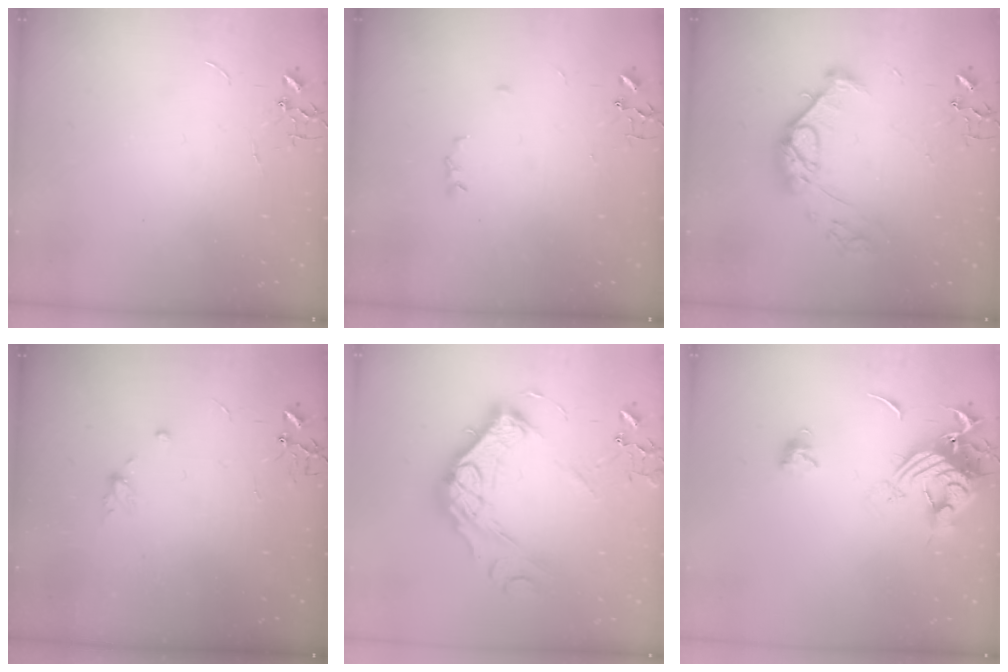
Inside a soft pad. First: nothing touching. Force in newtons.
{"total": 3.2, "press": 3.1, "slide": 0.7}
{"total": 13.0, "press": 12.9, "slide": 0.8}
{"total": 5.0, "press": 4.6, "slide": 1.8}
{"total": 18.0, "press": 18.0, "slide": 1.2}
{"total": 15.0, "press": 14.9, "slide": 1.6}